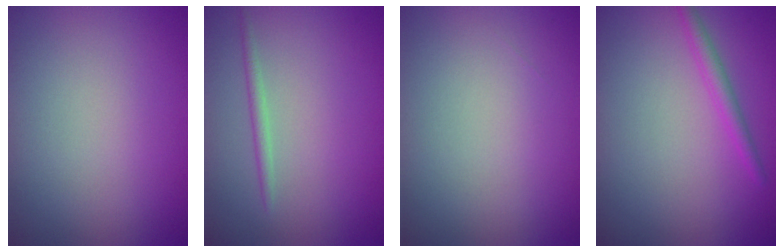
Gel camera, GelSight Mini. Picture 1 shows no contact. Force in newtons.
{"total": 1.1, "press": 1.1, "slide": 0.1}
{"total": 0.0}
{"total": 1.8, "press": 1.8, "slide": 0.1}